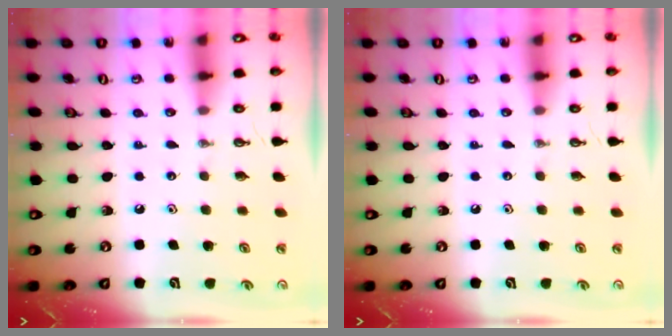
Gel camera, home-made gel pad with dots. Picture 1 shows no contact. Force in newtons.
{"total": 0.0}